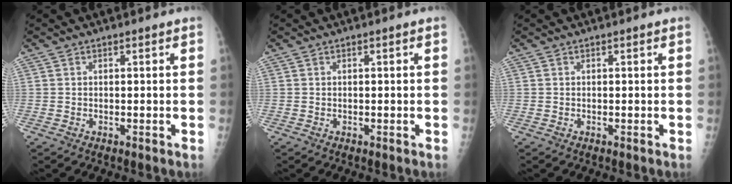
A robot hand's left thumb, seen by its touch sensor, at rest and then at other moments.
{"total": 0.0}
{"total": 0.0}